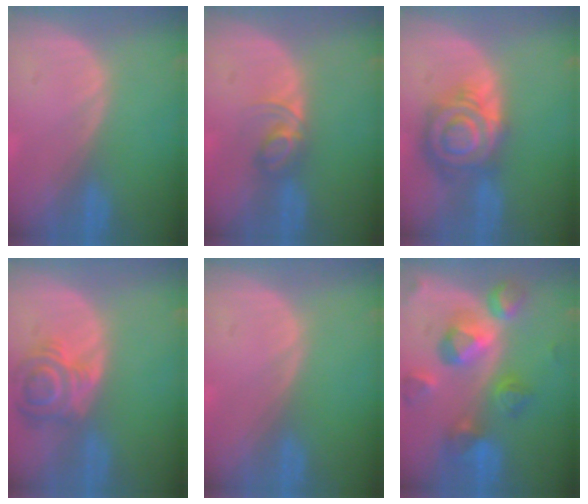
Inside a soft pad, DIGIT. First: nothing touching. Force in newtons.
{"total": 3.9, "press": 3.8, "slide": 0.5}
{"total": 8.6, "press": 8.6, "slide": 0.6}
{"total": 6.1, "press": 6.1, "slide": 0.3}
{"total": 0.0}
{"total": 10.4, "press": 9.3, "slide": 4.7}